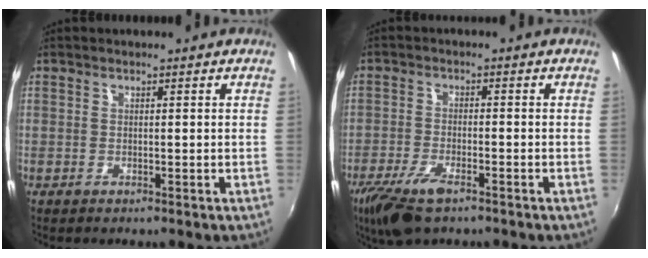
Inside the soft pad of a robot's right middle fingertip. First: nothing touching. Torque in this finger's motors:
{"motor_torque": [0.52, -0.44, 0.11, 0.10]}